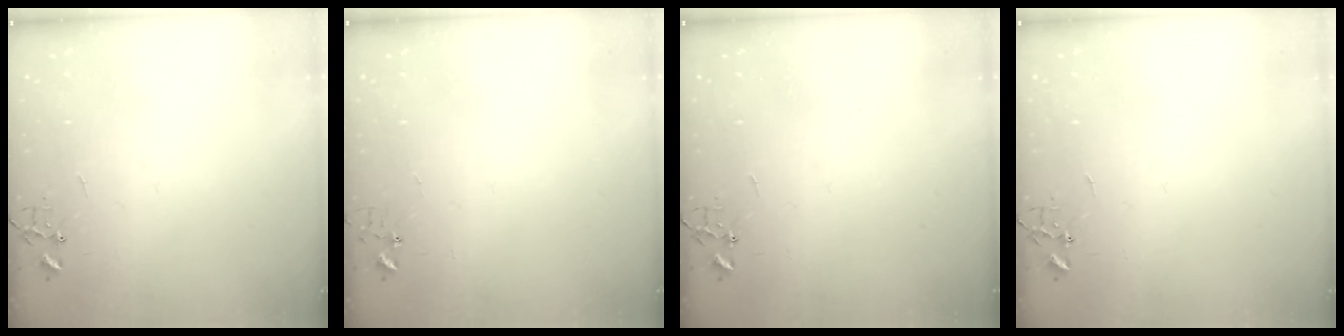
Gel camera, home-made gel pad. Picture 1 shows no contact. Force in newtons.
{"total": 3.6, "press": 3.6, "slide": 0.3}
{"total": 0.0}
{"total": 0.0}